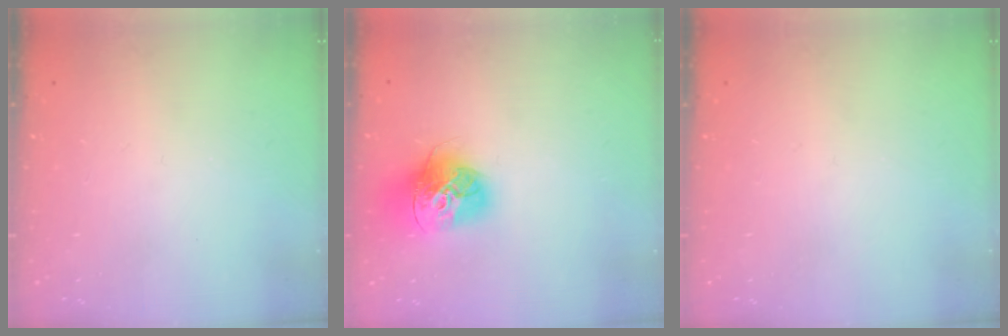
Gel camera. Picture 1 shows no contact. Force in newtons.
{"total": 15.9, "press": 15.8, "slide": 1.7}
{"total": 0.0}